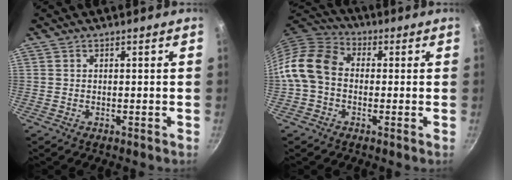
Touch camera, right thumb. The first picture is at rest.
{"total": 10.6, "force": [-0.6, 8.1, 6.7], "torque": [-0.110, 0.029, -0.035]}